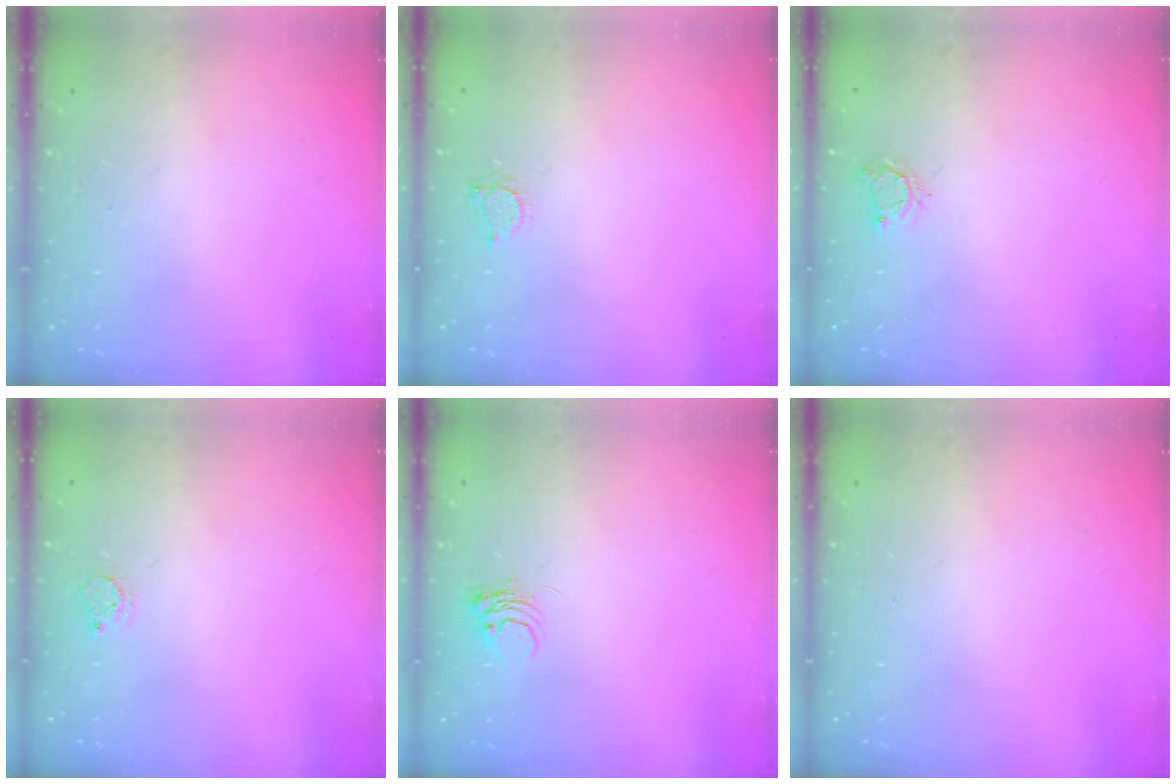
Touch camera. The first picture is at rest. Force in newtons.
{"total": 3.3, "press": 3.2, "slide": 0.4}
{"total": 3.1, "press": 3.1, "slide": 0.3}
{"total": 3.4, "press": 3.3, "slide": 0.3}
{"total": 4.3, "press": 4.3, "slide": 0.3}
{"total": 0.0}